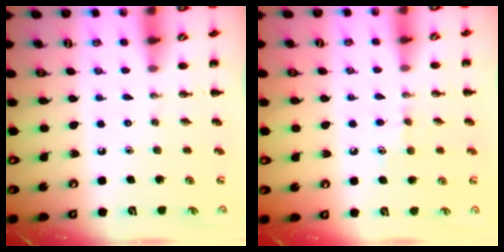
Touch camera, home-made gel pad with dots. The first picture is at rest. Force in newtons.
{"total": 4.8, "press": 4.6, "slide": 1.5}